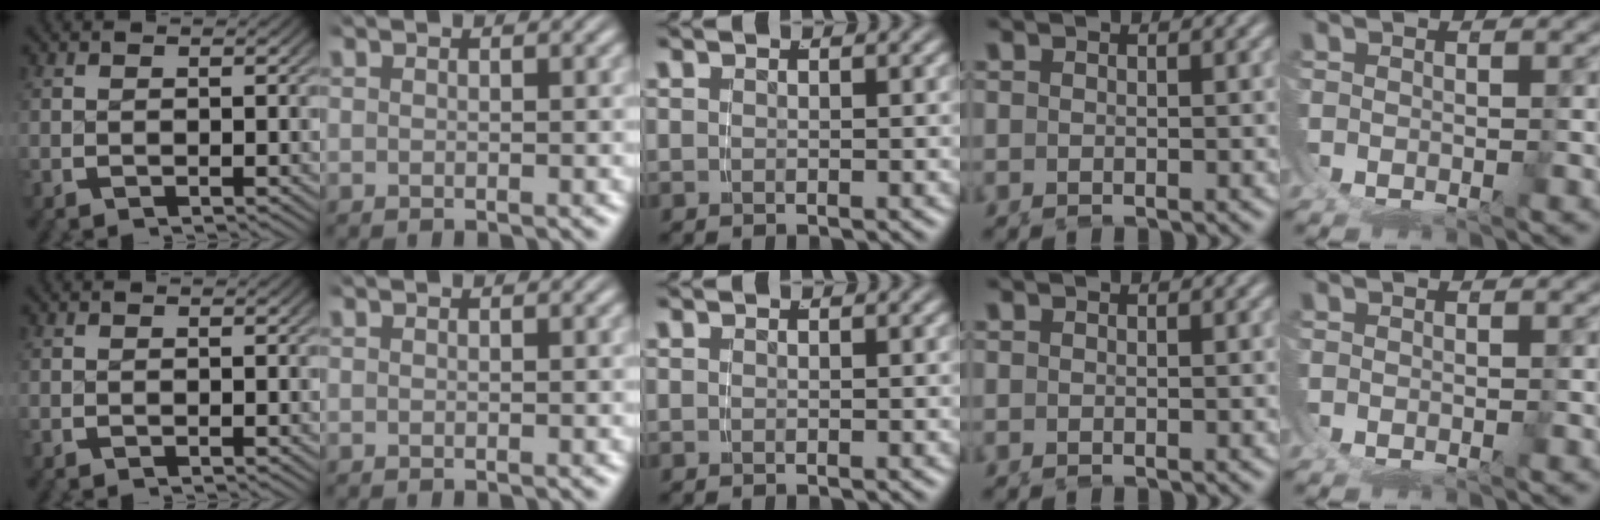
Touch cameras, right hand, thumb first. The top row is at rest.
{}